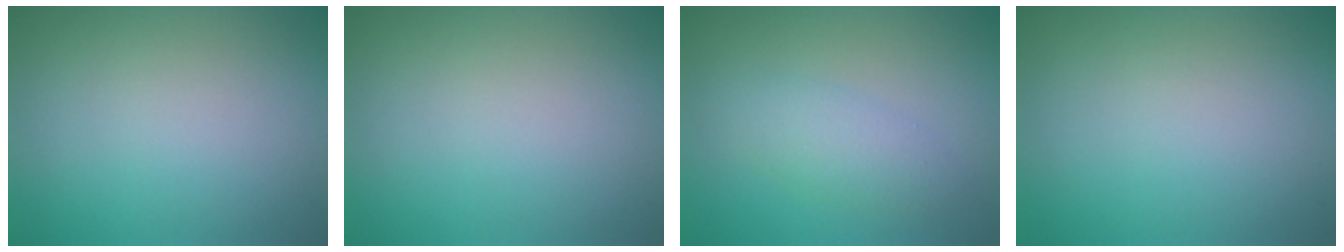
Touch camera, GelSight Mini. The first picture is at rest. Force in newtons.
{"total": 0.0}
{"total": 2.5, "press": 2.5, "slide": 0.1}
{"total": 0.0}